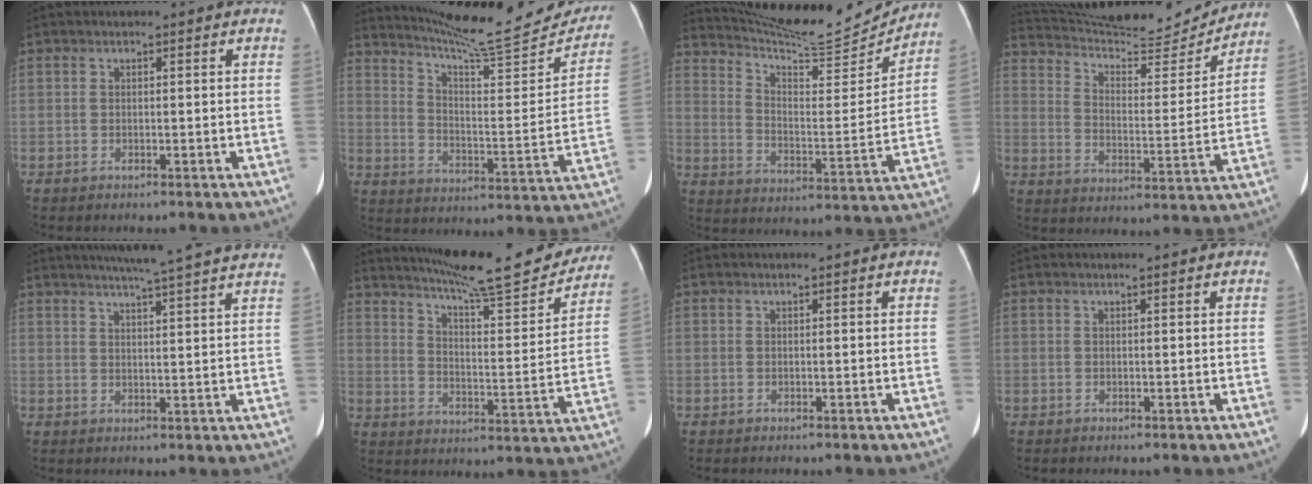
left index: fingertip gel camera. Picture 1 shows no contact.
{"total": 23.2, "force": [21.3, 2.5, 8.9], "torque": [-0.134, -0.058, 0.285]}
{"total": 19.2, "force": [18.5, 1.3, 4.8], "torque": [-0.091, -0.044, 0.271]}
{"total": 21.1, "force": [20.1, 2.5, 5.8], "torque": [-0.104, -0.029, 0.292]}
{"total": 18.1, "force": [16.0, -0.4, 8.3], "torque": [-0.127, -0.002, 0.196]}
{"total": 22.7, "force": [20.1, 2.4, 10.2], "torque": [-0.161, -0.035, 0.271]}
{"total": 0.7, "force": [0.6, 0.0, 0.3], "torque": [-0.003, 0.008, 0.009]}
{"total": 0.7, "force": [0.6, 0.1, 0.3], "torque": [-0.007, 0.019, 0.012]}